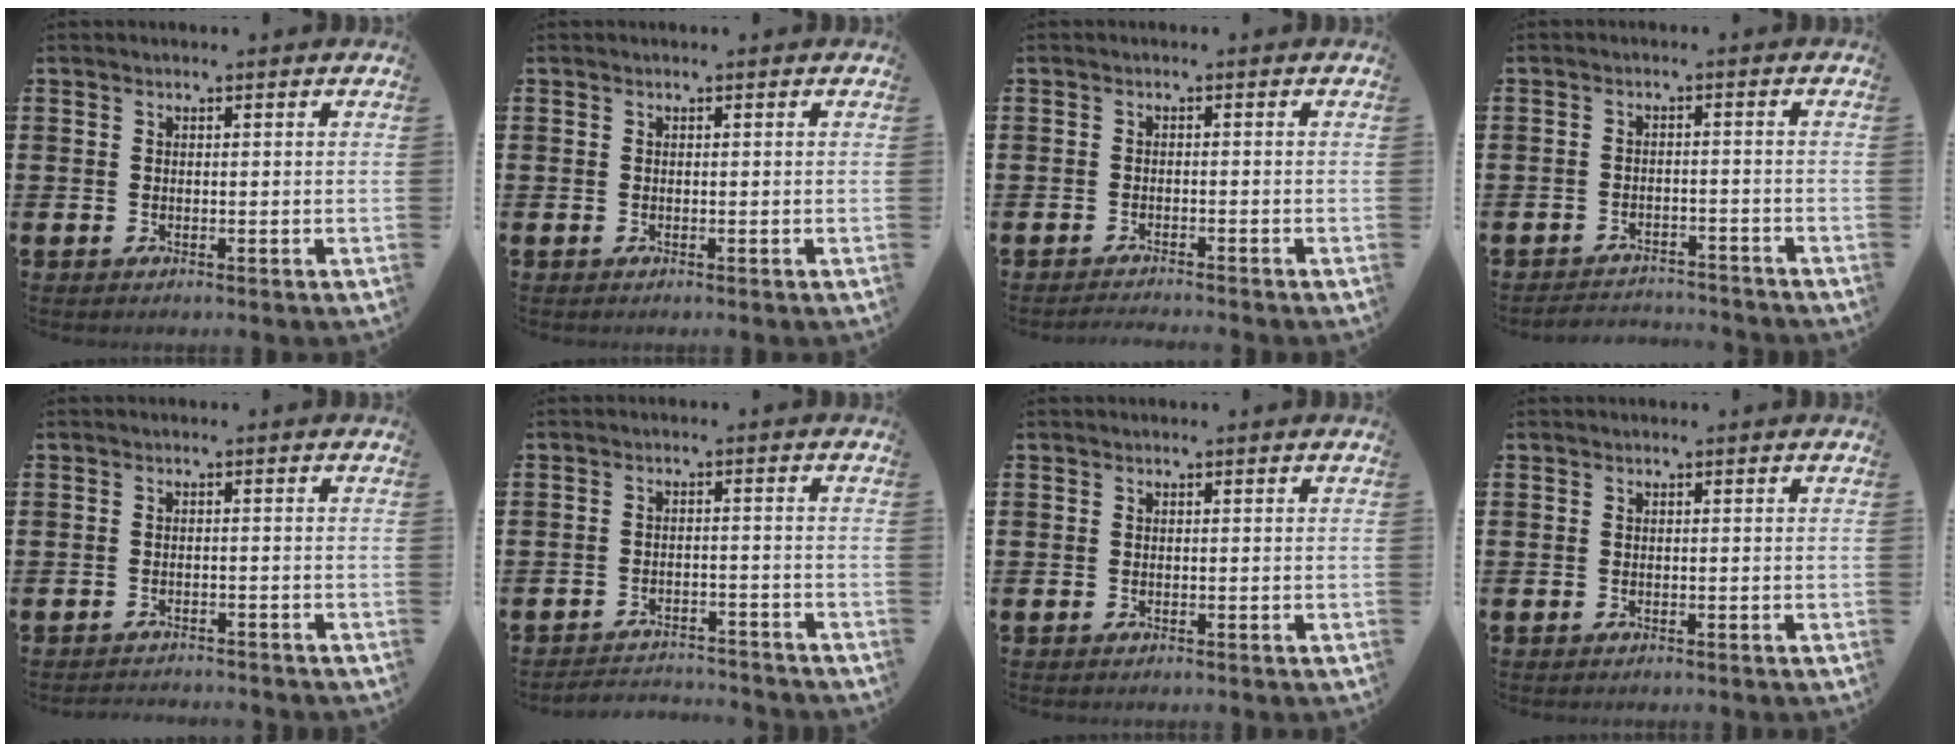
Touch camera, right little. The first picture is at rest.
{"total": 0.0}
{"total": 1.1, "force": [-1.1, -0.2, 0.1], "torque": [-0.002, 0.000, -0.022]}
{"total": 2.4, "force": [-2.4, 0.0, -0.1], "torque": [-0.005, 0.004, -0.052]}
{"total": 1.3, "force": [-1.3, 0.0, -0.1], "torque": [-0.002, 0.004, -0.028]}
{"total": 2.6, "force": [-2.6, 0.1, -0.1], "torque": [-0.004, 0.004, -0.057]}
{"total": 0.0}
{"total": 0.0}